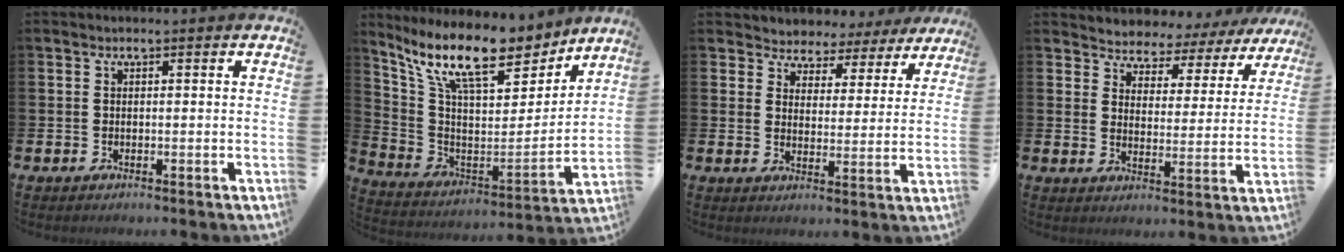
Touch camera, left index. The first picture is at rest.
{"total": 13.5, "force": [11.2, 3.8, 6.6], "torque": [-0.165, -0.071, 0.195]}
{"total": 4.2, "force": [3.8, 1.7, -0.5], "torque": [-0.015, -0.034, 0.062]}
{"total": 3.6, "force": [3.3, 1.4, -0.5], "torque": [-0.021, -0.034, 0.050]}